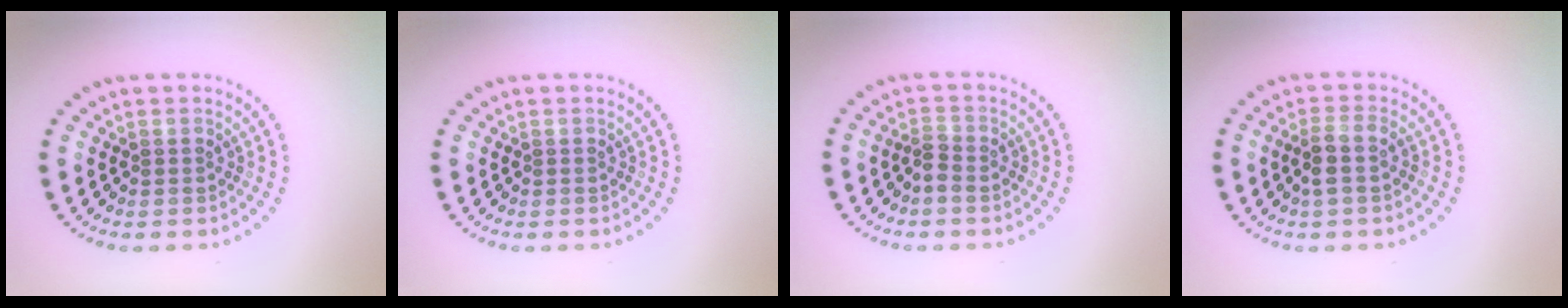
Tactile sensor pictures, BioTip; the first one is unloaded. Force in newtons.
{"total": 0.0}
{"total": 1.3, "press": 1.1, "slide": 0.7}
{"total": 2.1, "press": 1.9, "slide": 0.9}